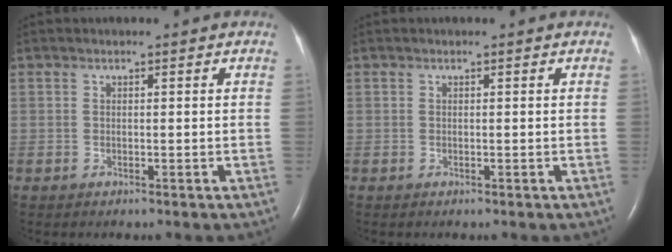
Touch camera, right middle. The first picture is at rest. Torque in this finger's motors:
{"motor_torque": [-0.18, 0.02, 0.05, 0.00]}